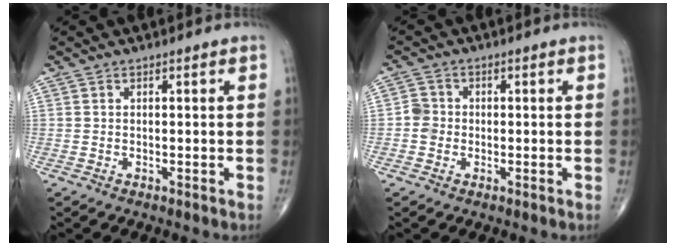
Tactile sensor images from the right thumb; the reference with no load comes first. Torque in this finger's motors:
{"motor_torque": [0.02, 0.20, 0.35, 0.00, 0.01]}